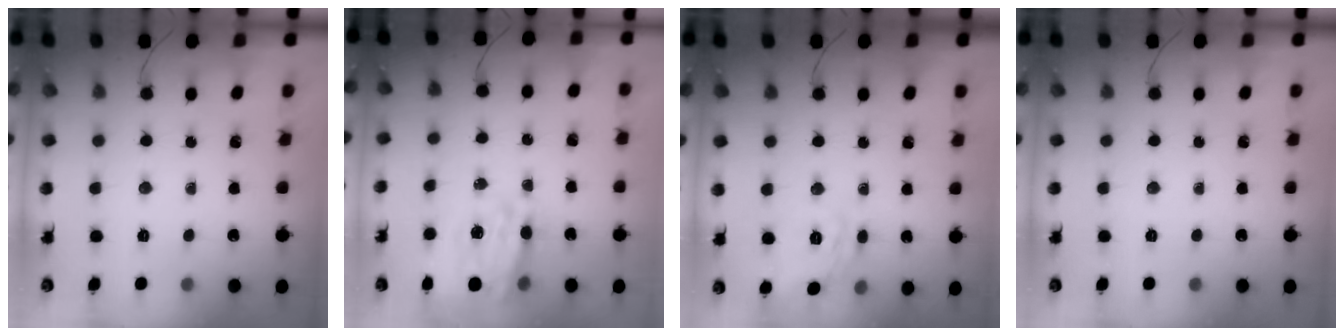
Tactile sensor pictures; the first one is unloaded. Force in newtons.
{"total": 15.8, "press": 15.4, "slide": 3.8}
{"total": 7.5, "press": 7.4, "slide": 0.8}
{"total": 0.0}